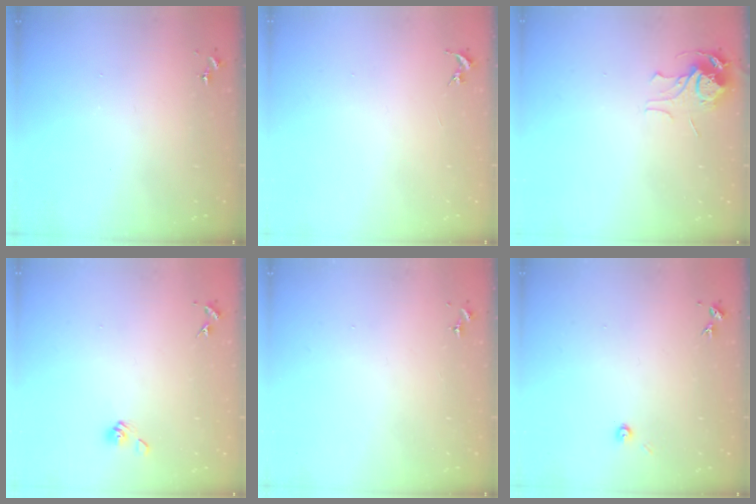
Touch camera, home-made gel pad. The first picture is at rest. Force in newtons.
{"total": 0.0}
{"total": 7.1, "press": 7.1, "slide": 0.2}
{"total": 5.8, "press": 5.3, "slide": 2.3}
{"total": 0.0}
{"total": 3.9, "press": 3.9, "slide": 0.5}